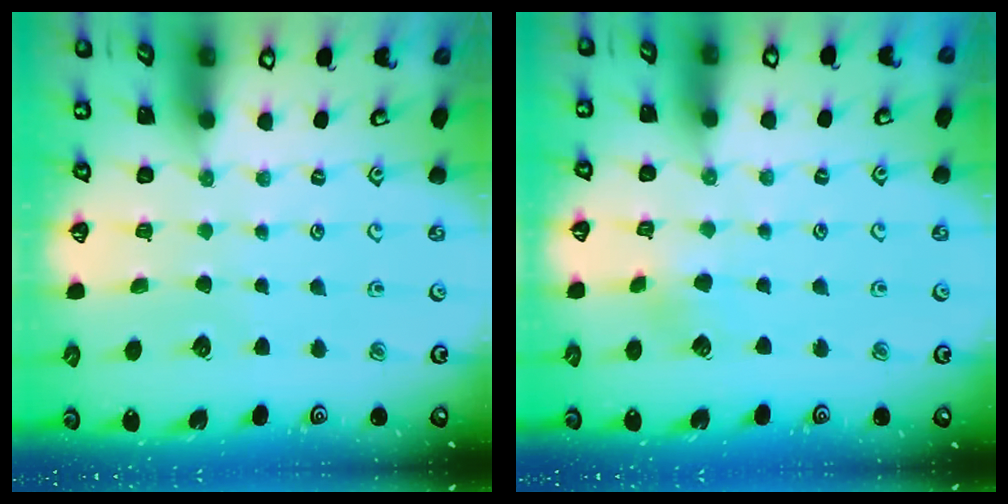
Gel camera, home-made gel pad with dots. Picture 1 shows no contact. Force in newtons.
{"total": 2.9, "press": 2.9, "slide": 0.2}